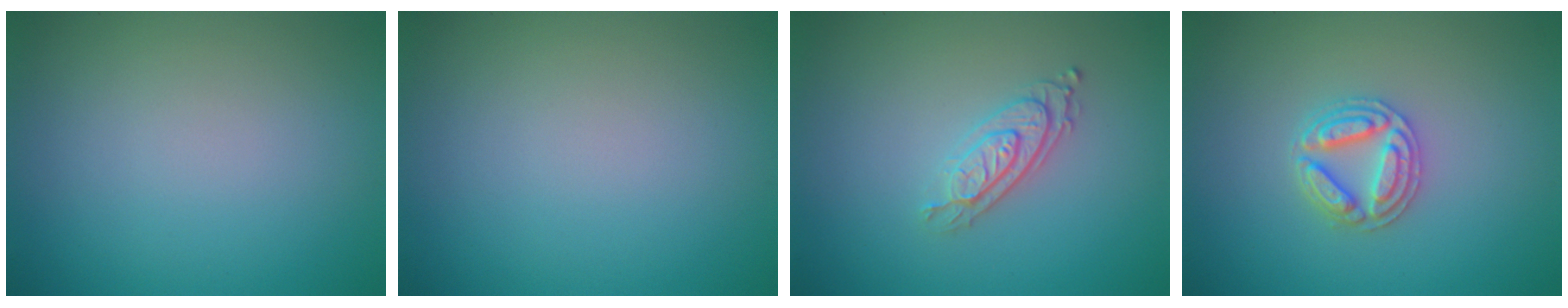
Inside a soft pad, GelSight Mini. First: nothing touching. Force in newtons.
{"total": 0.0}
{"total": 2.8, "press": 2.2, "slide": 1.7}
{"total": 2.9, "press": 2.9, "slide": 0.5}